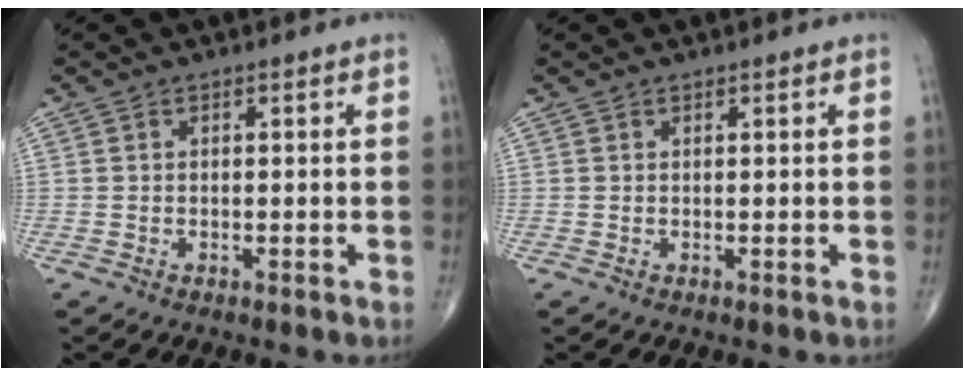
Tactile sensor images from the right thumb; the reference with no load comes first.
{"total": 0.0}